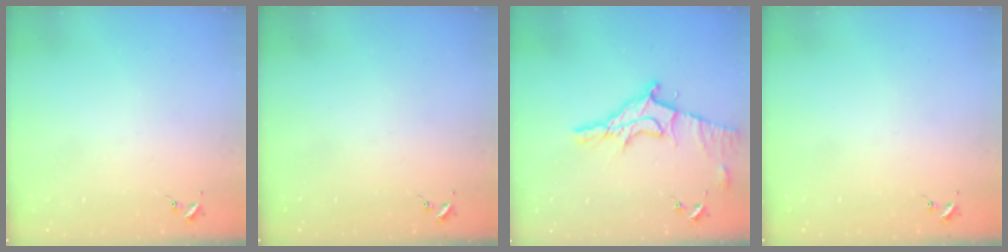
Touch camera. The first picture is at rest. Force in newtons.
{"total": 0.0}
{"total": 13.5, "press": 13.4, "slide": 1.3}
{"total": 0.0}